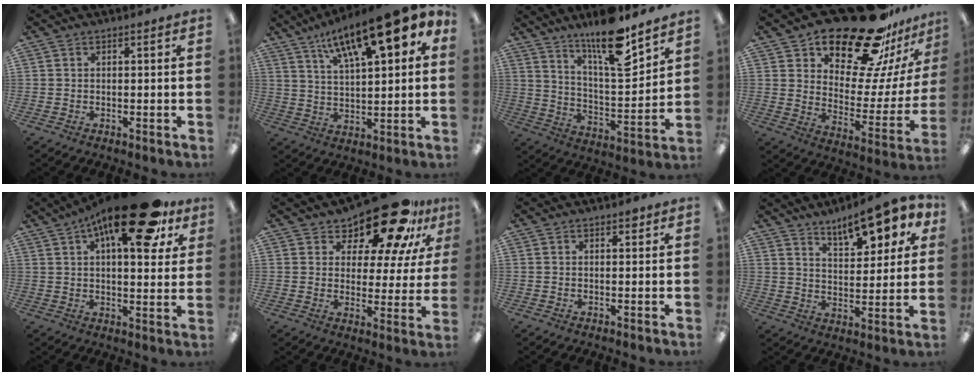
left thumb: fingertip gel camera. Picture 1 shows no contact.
{"total": 17.2, "force": [11.7, 5.2, 11.5], "torque": [-0.181, -0.066, 0.189]}
{"total": 16.3, "force": [12.3, 3.9, 9.9], "torque": [-0.160, -0.081, 0.201]}
{"total": 25.1, "force": [20.2, 9.6, 11.4], "torque": [-0.166, -0.146, 0.347]}
{"total": 21.4, "force": [12.1, 7.9, 15.8], "torque": [-0.233, -0.050, 0.190]}
{"total": 17.5, "force": [13.7, 6.4, 8.8], "torque": [-0.144, -0.097, 0.233]}
{"total": 1.2, "force": [0.8, 0.5, 0.7], "torque": [0.001, -0.005, 0.010]}
{"total": 11.9, "force": [8.9, 4.4, 6.6], "torque": [-0.090, -0.047, 0.153]}